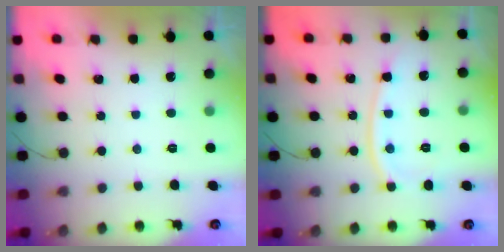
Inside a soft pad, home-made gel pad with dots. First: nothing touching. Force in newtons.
{"total": 10.0, "press": 10.0, "slide": 1.1}